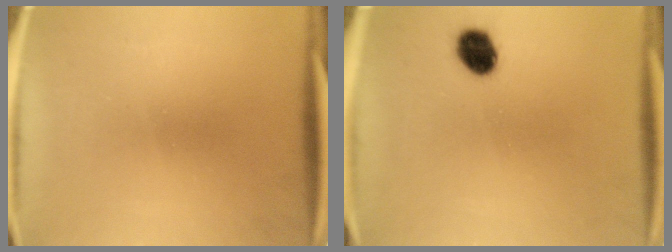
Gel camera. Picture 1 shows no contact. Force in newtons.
{"total": 6.2}